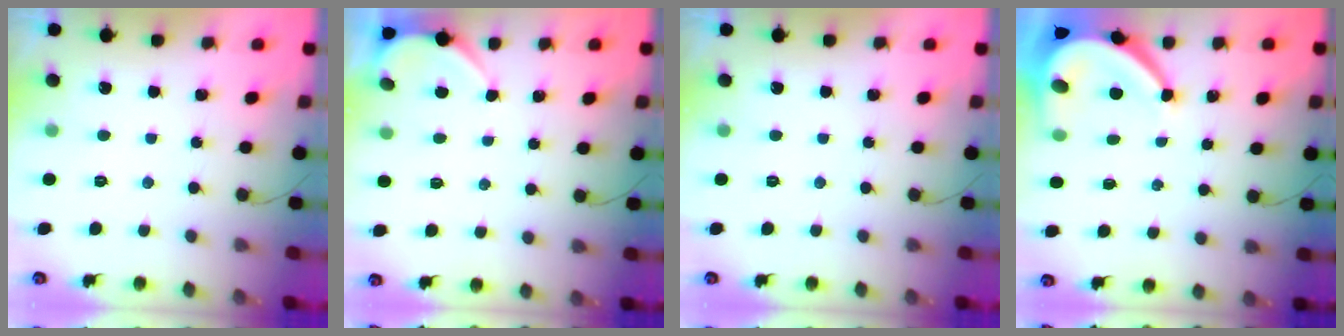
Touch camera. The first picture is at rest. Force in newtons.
{"total": 2.7, "press": 2.6, "slide": 0.4}
{"total": 0.0}
{"total": 8.1, "press": 8.1, "slide": 0.8}